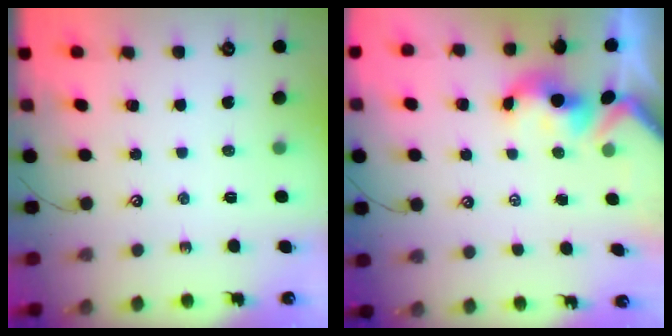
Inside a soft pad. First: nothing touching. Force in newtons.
{"total": 1.6, "press": 1.5, "slide": 0.7}